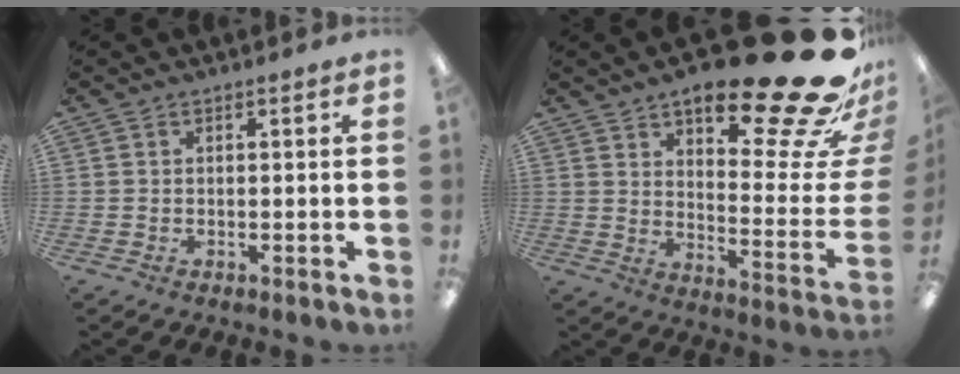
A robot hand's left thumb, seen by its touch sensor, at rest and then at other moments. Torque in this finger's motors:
{"motor_torque": [0.72, 0.75, 1.57, -1.21, 0.10]}